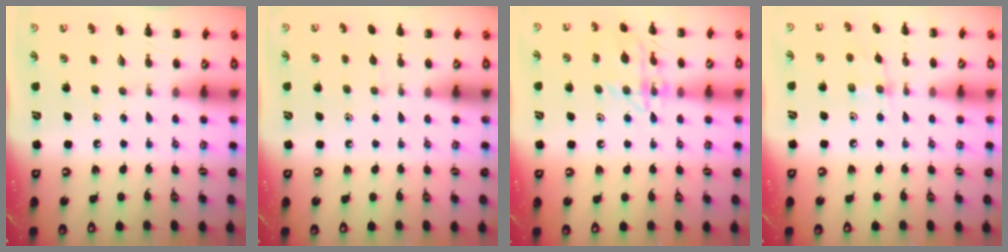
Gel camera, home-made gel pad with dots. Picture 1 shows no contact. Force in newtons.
{"total": 3.2, "press": 2.9, "slide": 1.3}
{"total": 14.9, "press": 14.8, "slide": 1.5}
{"total": 5.6, "press": 5.5, "slide": 1.1}